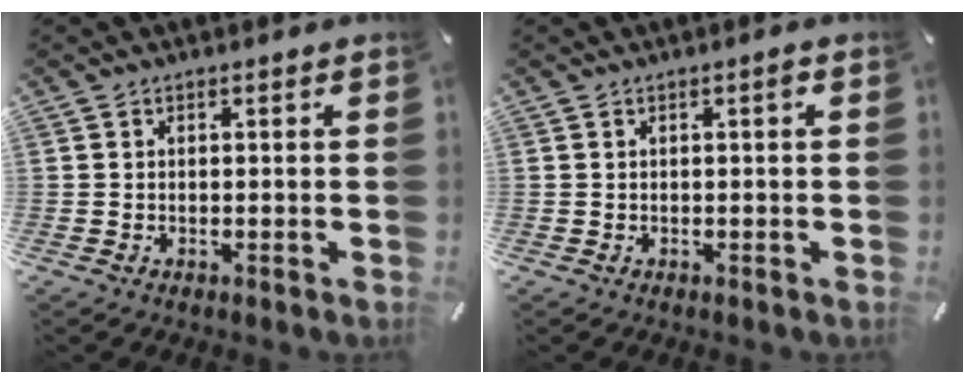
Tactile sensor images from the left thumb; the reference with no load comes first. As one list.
[{"total": 1.1, "force": [0.2, 0.2, 1.1], "torque": [-0.020, 0.003, 0.002]}]